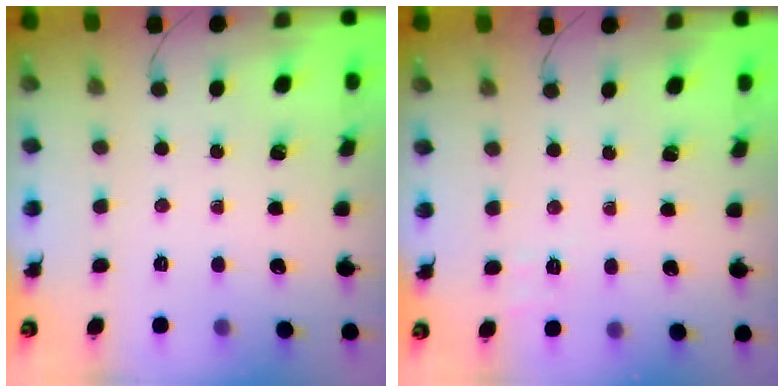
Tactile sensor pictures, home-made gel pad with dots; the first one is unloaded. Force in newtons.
{"total": 1.9, "press": 1.0, "slide": 1.6}